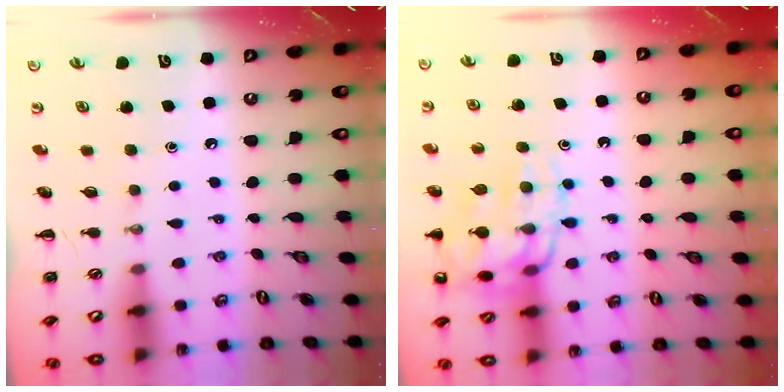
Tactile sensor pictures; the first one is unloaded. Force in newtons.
{"total": 14.6, "press": 14.5, "slide": 1.8}